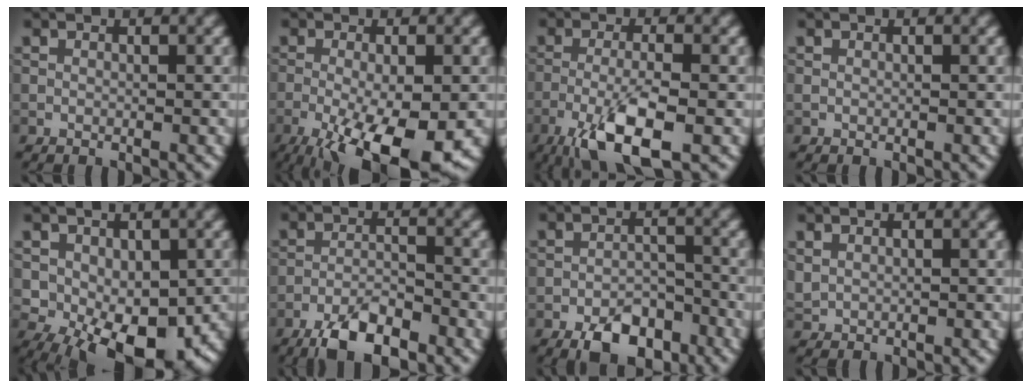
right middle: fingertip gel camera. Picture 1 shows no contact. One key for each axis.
{"total": 10.3, "fx": -4.2, "fy": 3.1, "fz": 8.9, "tx": -0.156, "ty": -0.017, "tz": -0.059}
{"total": 6.5, "fx": -3.4, "fy": 1.5, "fz": 5.4, "tx": -0.107, "ty": -0.003, "tz": -0.069}
{"total": 0.0}
{"total": 8.2, "fx": -2.2, "fy": 4.9, "fz": 6.2, "tx": -0.096, "ty": -0.013, "tz": -0.035}
{"total": 5.6, "fx": -4.0, "fy": 1.7, "fz": 3.5, "tx": -0.062, "ty": -0.001, "tz": -0.074}
{"total": 5.3, "fx": -3.5, "fy": 2.6, "fz": 3.0, "tx": -0.038, "ty": -0.003, "tz": -0.057}
{"total": 0.7, "fx": 0.5, "fy": 0.5, "fz": 0.2, "tx": -0.007, "ty": 0.000, "tz": 0.014}